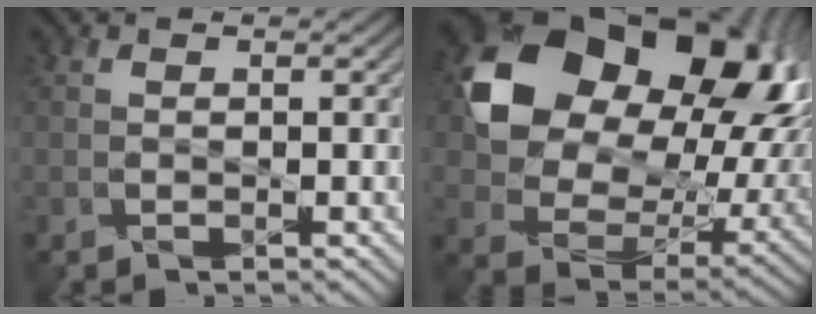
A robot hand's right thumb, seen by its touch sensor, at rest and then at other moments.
{"total": 18.8, "force": [5.6, 13.9, 11.4], "torque": [-0.223, -0.015, 0.133]}